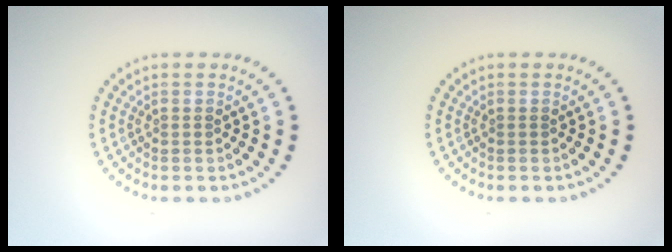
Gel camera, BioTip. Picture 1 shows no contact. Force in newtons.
{"total": 0.0}